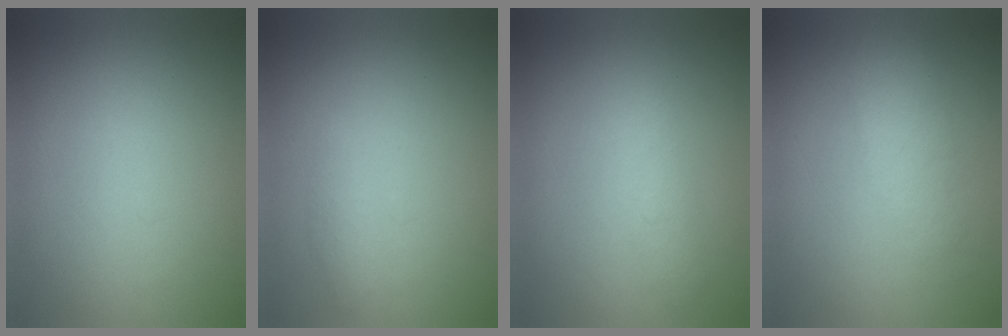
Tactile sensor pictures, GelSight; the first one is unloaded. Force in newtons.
{"total": 1.4}
{"total": 1.9}
{"total": 2.9}